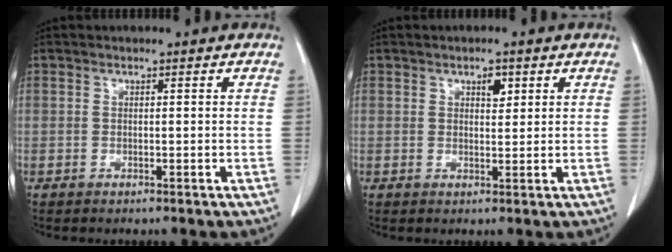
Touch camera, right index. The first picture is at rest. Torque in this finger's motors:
{"motor_torque": [0.00, 0.03, 0.00, 0.00]}